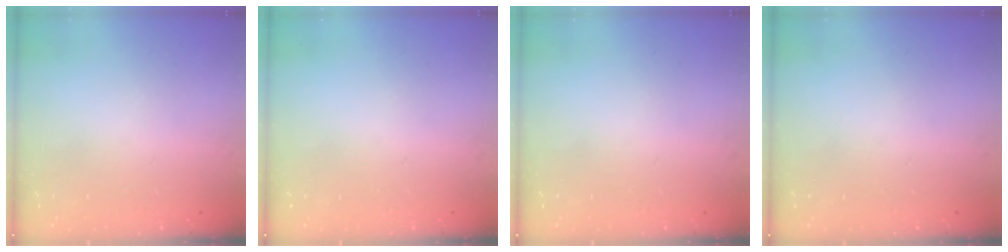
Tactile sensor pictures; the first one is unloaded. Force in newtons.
{"total": 0.0}
{"total": 0.0}
{"total": 0.0}